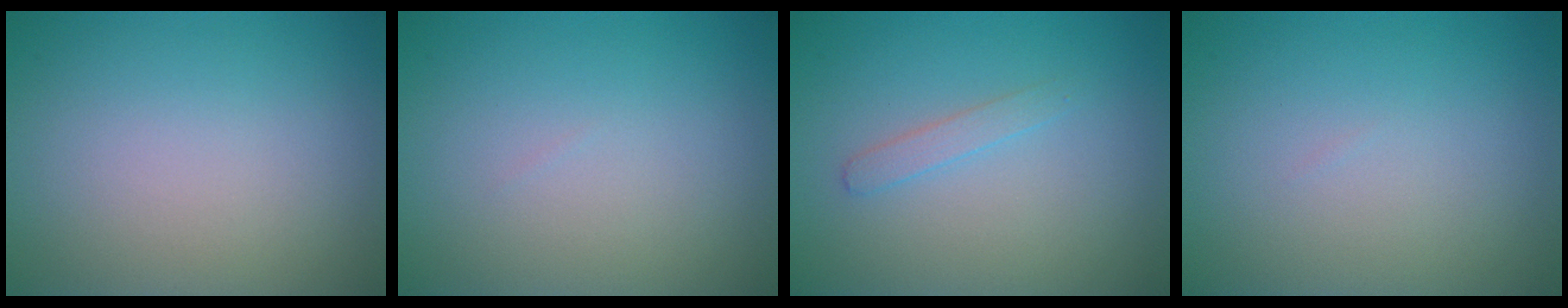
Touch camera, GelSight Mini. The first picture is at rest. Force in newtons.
{"total": 0.0}
{"total": 1.2, "press": 1.2, "slide": 0.0}
{"total": 0.0}